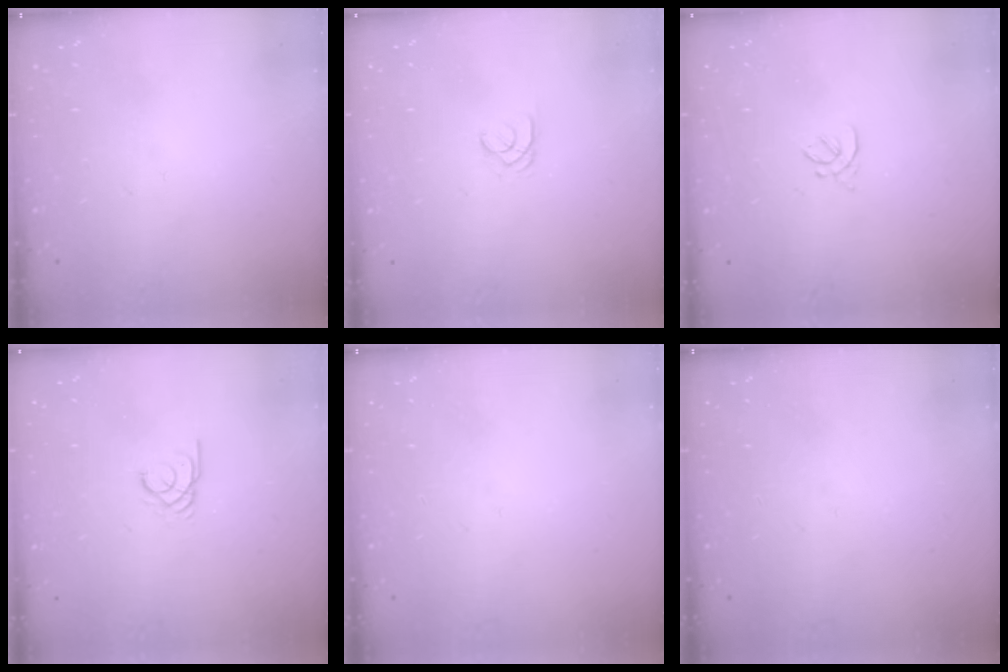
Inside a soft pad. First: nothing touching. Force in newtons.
{"total": 1.8, "press": 1.7, "slide": 0.2}
{"total": 2.1, "press": 2.0, "slide": 0.7}
{"total": 1.8, "press": 1.8, "slide": 0.2}
{"total": 0.0}
{"total": 0.0}